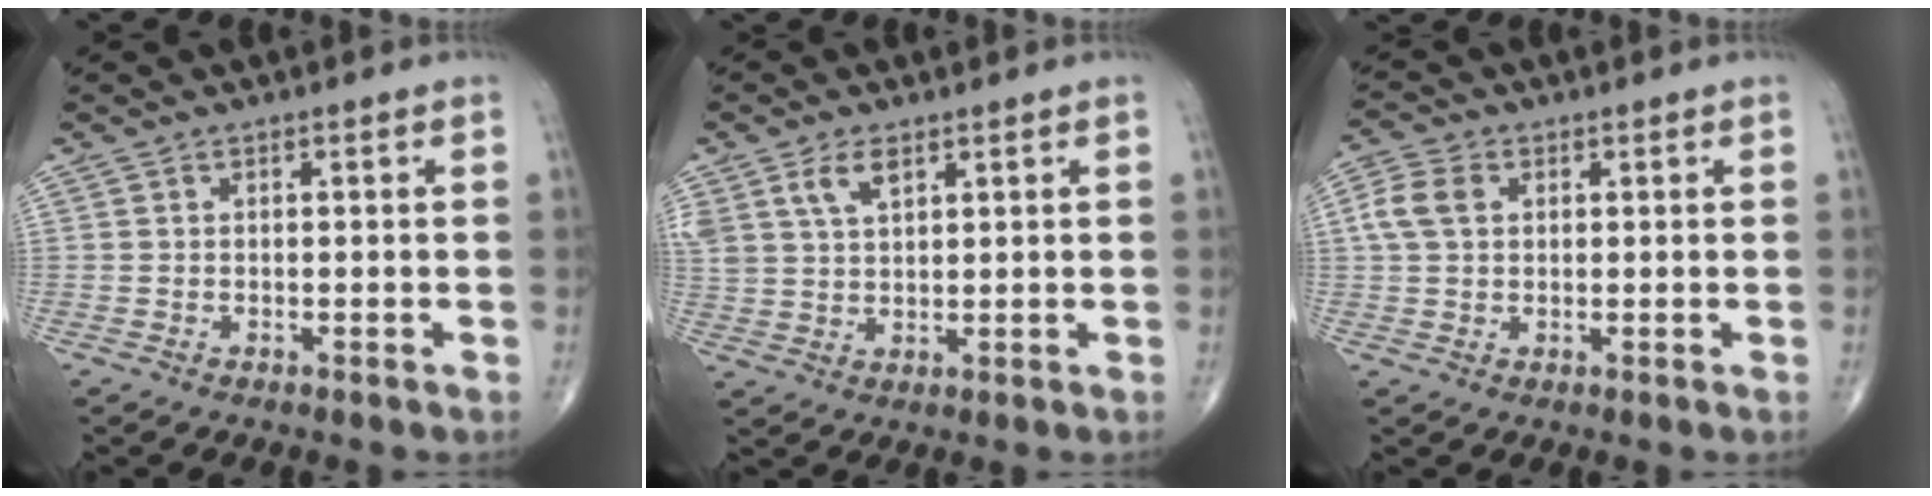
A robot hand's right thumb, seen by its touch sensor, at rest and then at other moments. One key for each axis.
{"total": 6.1, "fx": 3.3, "fy": 3.3, "fz": 4.0, "tx": -0.077, "ty": -0.007, "tz": 0.069}
{"total": 5.6, "fx": 1.3, "fy": 4.0, "fz": 3.7, "tx": -0.082, "ty": 0.011, "tz": 0.022}